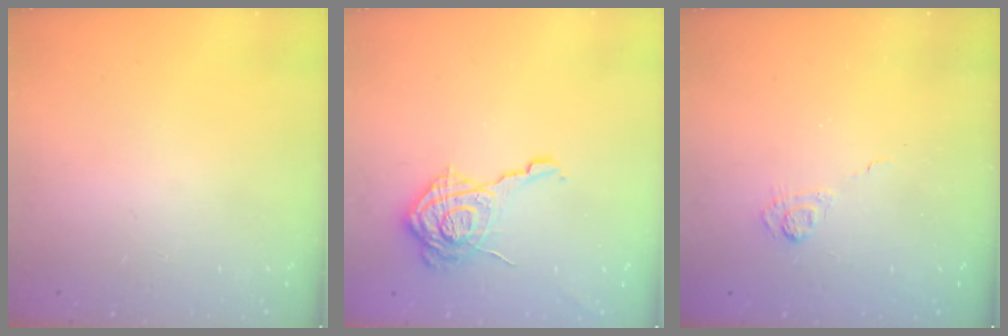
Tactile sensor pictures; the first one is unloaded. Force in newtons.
{"total": 16.1, "press": 16.1, "slide": 0.5}
{"total": 3.8, "press": 3.5, "slide": 1.6}